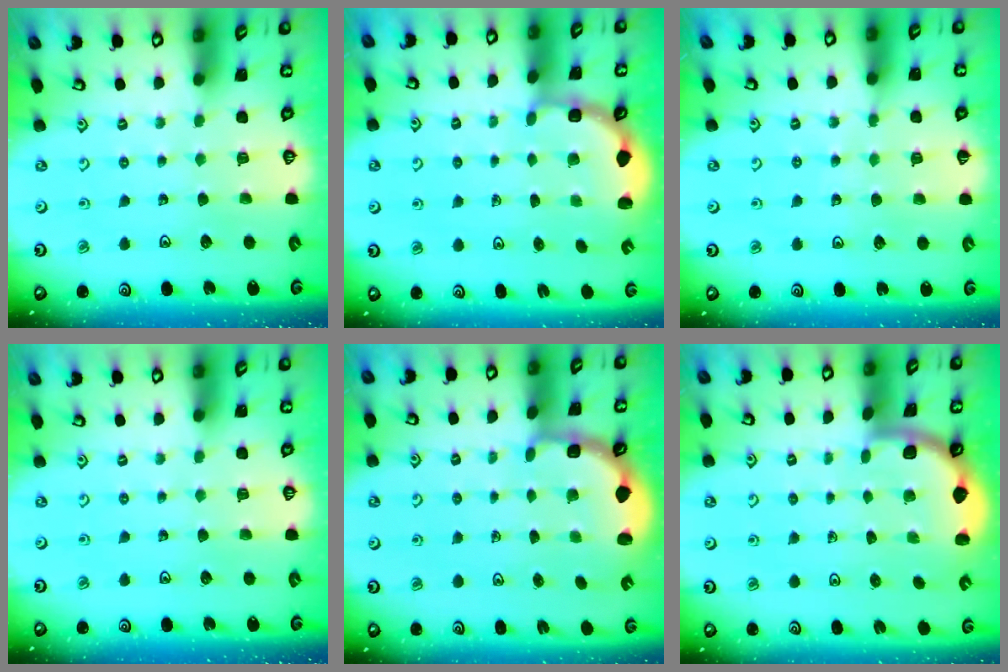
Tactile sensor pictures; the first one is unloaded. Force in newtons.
{"total": 3.0, "press": 2.3, "slide": 1.8}
{"total": 3.5, "press": 3.3, "slide": 1.0}
{"total": 0.0}
{"total": 3.0, "press": 2.1, "slide": 2.2}
{"total": 1.7, "press": 1.7, "slide": 0.1}